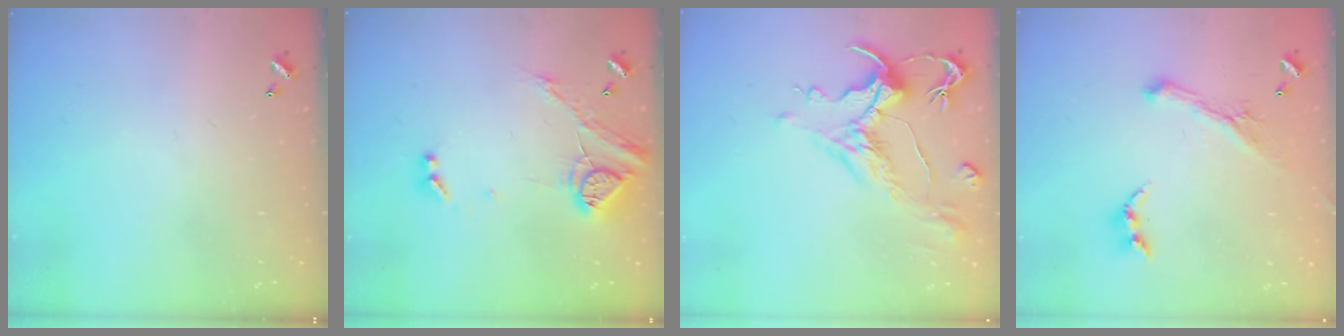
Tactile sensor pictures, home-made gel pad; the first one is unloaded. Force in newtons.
{"total": 17.3, "press": 17.3, "slide": 0.8}
{"total": 1.5, "press": 0.5, "slide": 1.4}
{"total": 0.8, "press": 0.8, "slide": 0.2}